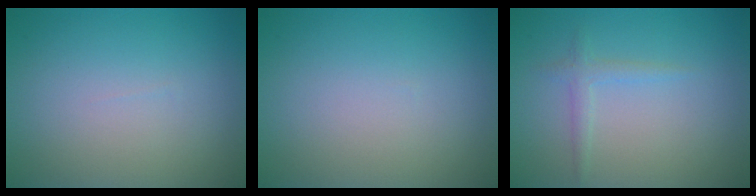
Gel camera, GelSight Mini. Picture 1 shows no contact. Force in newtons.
{"total": 0.0}
{"total": 1.4, "press": 1.4, "slide": 0.1}